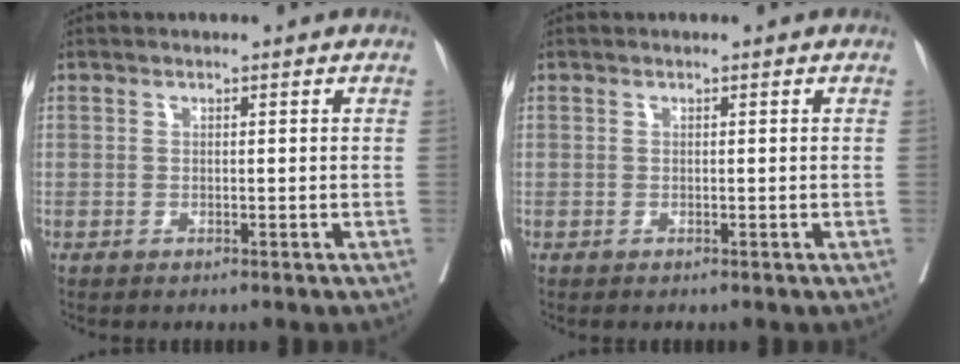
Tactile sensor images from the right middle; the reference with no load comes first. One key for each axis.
{"total": 0.0}